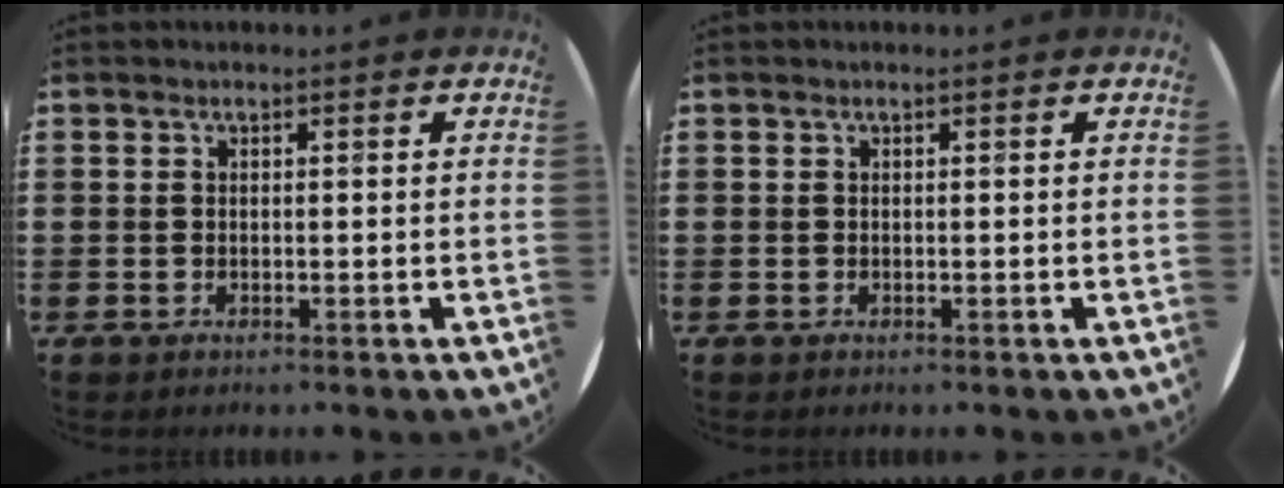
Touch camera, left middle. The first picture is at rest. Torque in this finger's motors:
{"motor_torque": [-0.09, -0.06, 0.04, 0.00]}